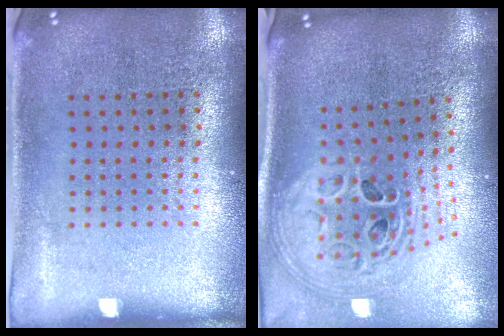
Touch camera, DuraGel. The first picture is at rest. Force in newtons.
{"total": 2.9, "press": 2.0, "slide": 2.1}